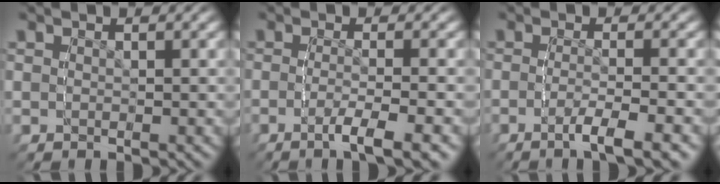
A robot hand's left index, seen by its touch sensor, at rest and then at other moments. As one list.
[{"total": 3.0, "force": [-1.3, -2.6, 0.8], "torque": [0.002, 0.024, -0.035]}, {"total": 3.2, "force": [-1.7, -2.6, 0.7], "torque": [0.003, 0.022, -0.040]}]